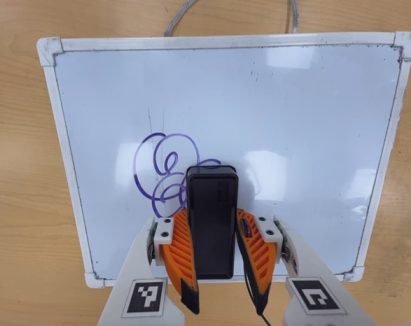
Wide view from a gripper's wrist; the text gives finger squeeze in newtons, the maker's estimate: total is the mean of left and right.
{"total": 9.4, "left": 8.6, "right": 10.2}